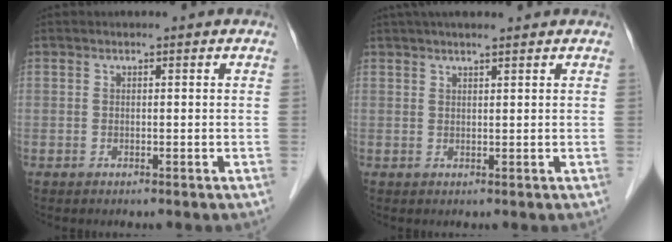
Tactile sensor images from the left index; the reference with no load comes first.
{"total": 4.5, "force": [3.7, 0.5, 2.5], "torque": [-0.032, 0.031, 0.062]}